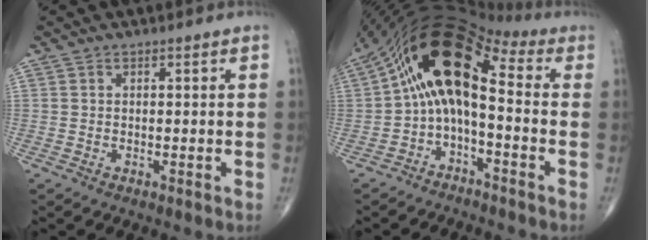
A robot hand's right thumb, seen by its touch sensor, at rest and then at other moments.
{"total": 14.1, "force": [0.2, 6.9, 12.2], "torque": [-0.198, 0.069, -0.007]}